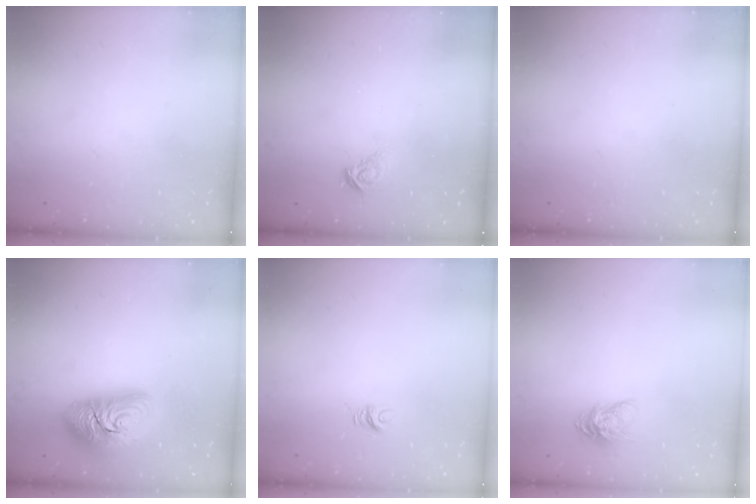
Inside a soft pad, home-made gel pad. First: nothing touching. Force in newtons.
{"total": 4.4, "press": 4.4, "slide": 0.4}
{"total": 0.0}
{"total": 17.9, "press": 17.8, "slide": 1.4}
{"total": 4.6, "press": 4.6, "slide": 0.3}
{"total": 8.2, "press": 8.2, "slide": 0.3}